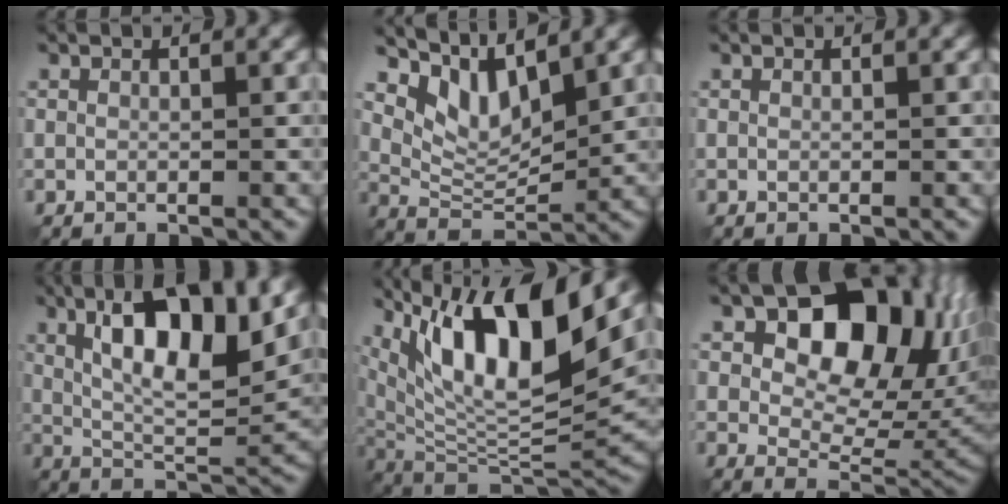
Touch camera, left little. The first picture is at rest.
{"total": 5.4, "force": [3.4, 2.2, 3.5], "torque": [-0.067, -0.009, 0.061]}
{"total": 0.0}
{"total": 10.7, "force": [3.6, 3.8, 9.4], "torque": [-0.150, 0.001, 0.059]}
{"total": 14.2, "force": [6.3, 4.7, 11.8], "torque": [-0.204, 0.013, 0.110]}
{"total": 12.4, "force": [3.7, 7.7, 9.0], "torque": [-0.124, 0.001, 0.057]}